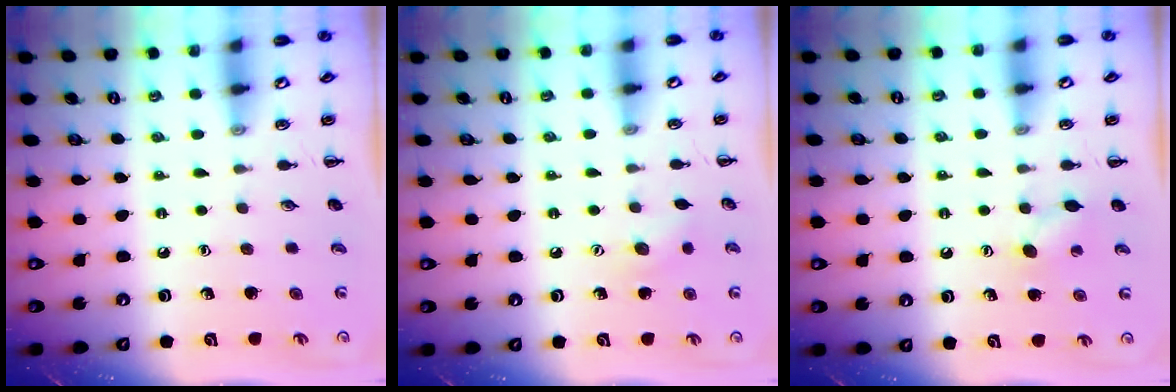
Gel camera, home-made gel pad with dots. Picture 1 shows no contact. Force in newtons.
{"total": 6.5, "press": 6.3, "slide": 1.6}
{"total": 6.3, "press": 6.2, "slide": 1.4}